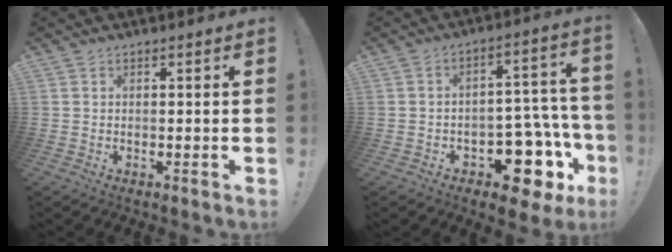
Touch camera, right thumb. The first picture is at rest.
{"total": 13.2, "force": [-7.4, 7.5, 8.0], "torque": [-0.068, 0.048, -0.115]}